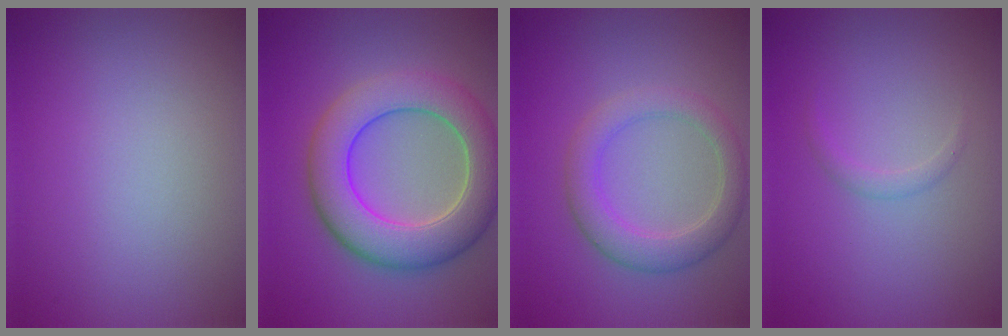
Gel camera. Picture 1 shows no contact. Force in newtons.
{"total": 8.1, "press": 8.1, "slide": 0.2}
{"total": 3.7, "press": 3.7, "slide": 0.3}
{"total": 0.9, "press": 0.9, "slide": 0.0}